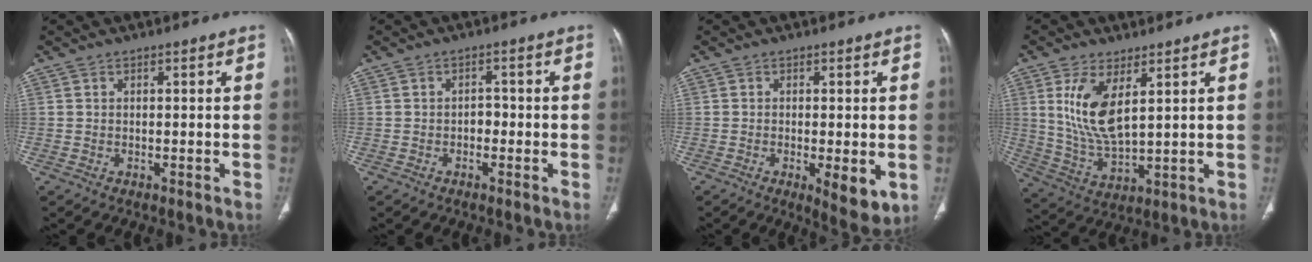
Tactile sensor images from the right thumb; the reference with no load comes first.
{"total": 1.7, "force": [-0.7, 1.3, 1.0], "torque": [-0.002, 0.008, -0.015]}
{"total": 6.6, "force": [-1.6, 2.1, 6.1], "torque": [-0.087, -0.019, -0.020]}
{"total": 11.0, "force": [3.9, 4.6, 9.2], "torque": [-0.182, -0.024, 0.088]}